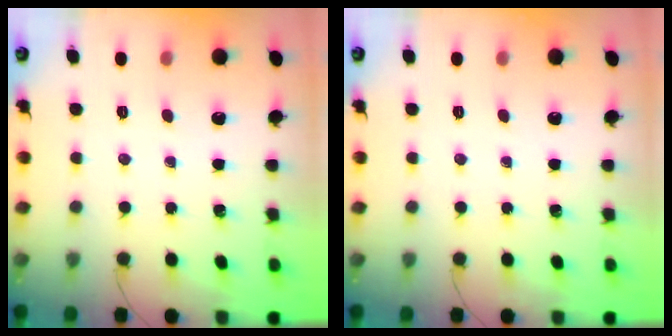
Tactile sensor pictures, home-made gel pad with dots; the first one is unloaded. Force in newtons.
{"total": 0.0}